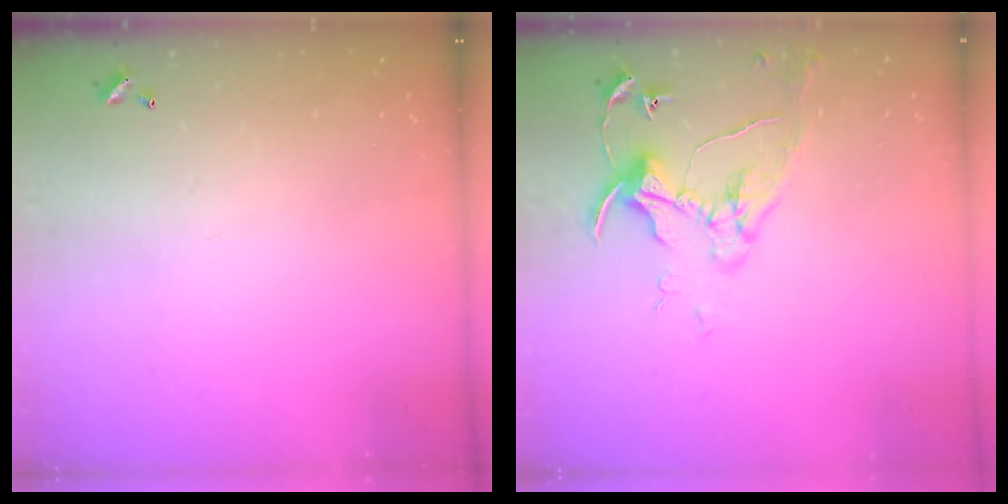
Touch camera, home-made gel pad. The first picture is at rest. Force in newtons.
{"total": 8.5, "press": 8.4, "slide": 0.9}